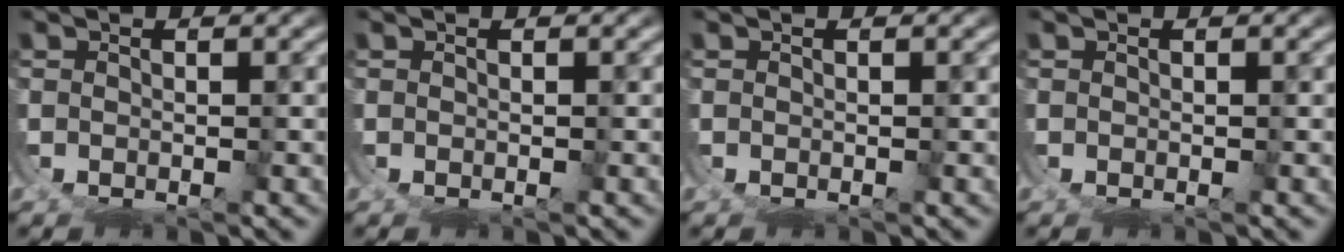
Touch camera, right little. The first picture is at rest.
{"total": 0.0}
{"total": 0.0}
{"total": 0.0}